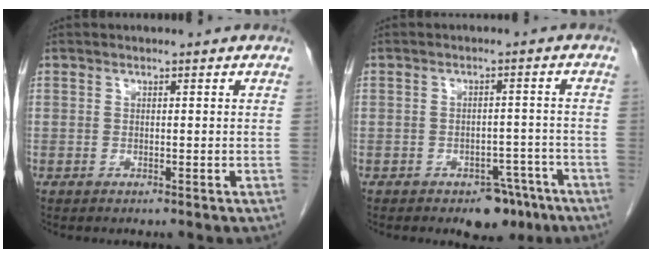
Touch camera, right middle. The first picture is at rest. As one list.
[{"total": 5.3, "force": [-3.6, 2.9, 2.6], "torque": [-0.027, 0.009, -0.045]}]